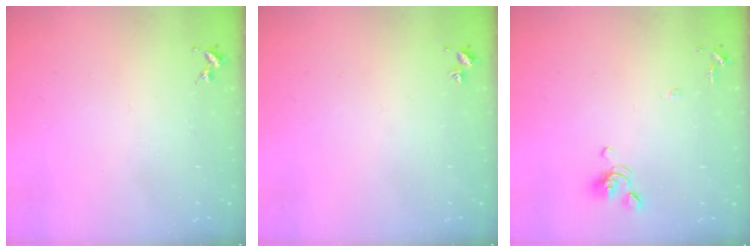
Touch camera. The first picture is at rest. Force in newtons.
{"total": 2.0, "press": 2.0, "slide": 0.2}
{"total": 8.1, "press": 8.0, "slide": 1.5}